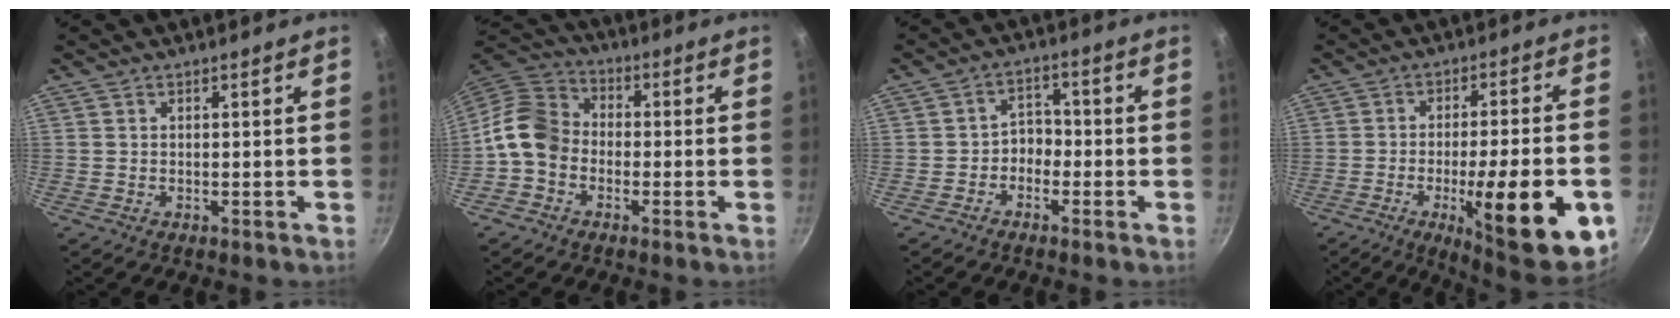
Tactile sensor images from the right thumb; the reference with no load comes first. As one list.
[{"total": 9.7, "force": [-2.4, 7.7, 5.3], "torque": [-0.077, 0.035, -0.071]}, {"total": 3.7, "force": [-1.8, 2.8, 1.7], "torque": [-0.003, 0.027, -0.034]}, {"total": 20.5, "force": [-6.7, 5.0, 18.8], "torque": [-0.242, 0.021, -0.089]}]